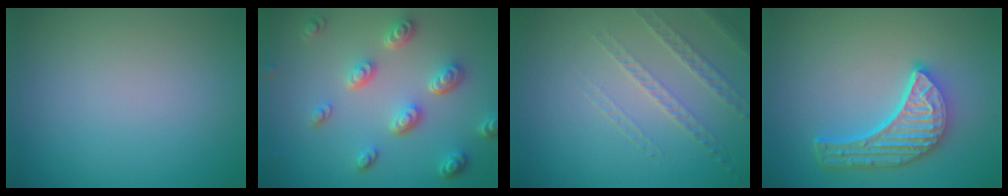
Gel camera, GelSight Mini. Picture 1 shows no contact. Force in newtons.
{"total": 4.8, "press": 3.6, "slide": 3.1}
{"total": 1.6, "press": 1.3, "slide": 0.9}
{"total": 6.0, "press": 4.5, "slide": 4.0}